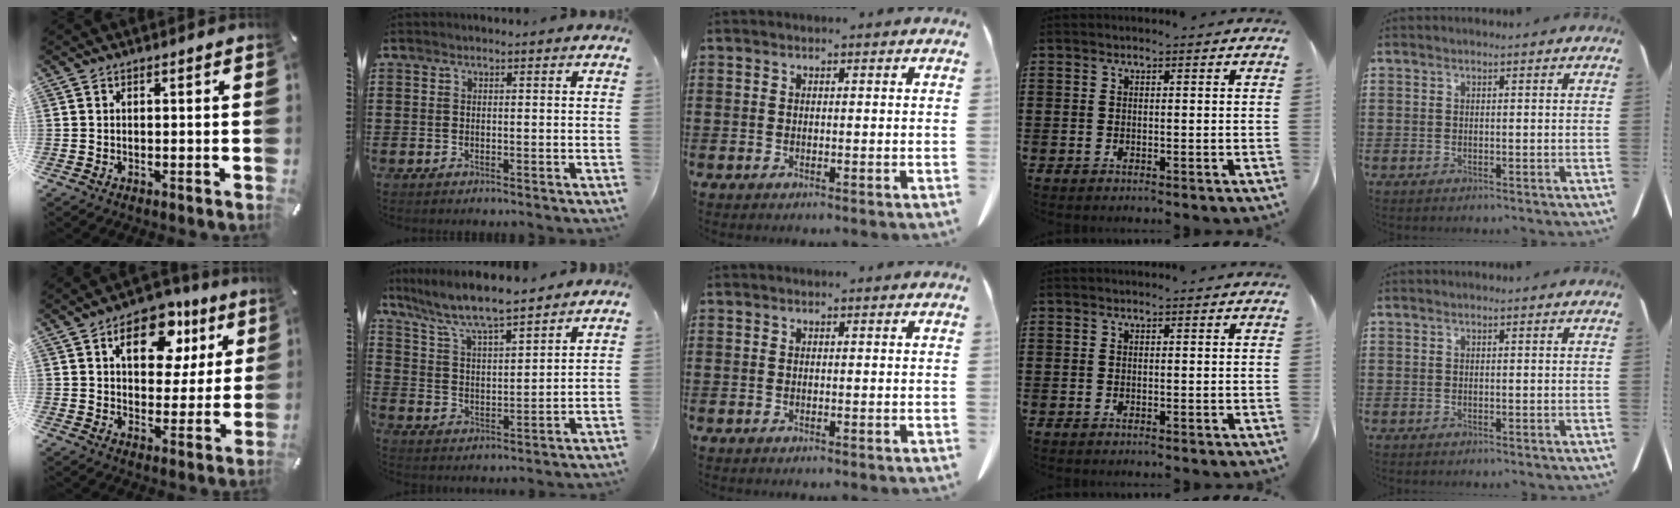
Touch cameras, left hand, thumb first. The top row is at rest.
{"thumb": {"total": 13.5, "force": [6.3, 8.7, 8.2], "torque": [-0.105, -0.019, 0.105]}, "index": {"total": 7.2, "force": [6.5, 0.5, 3.1], "torque": [-0.087, -0.035, 0.110]}}